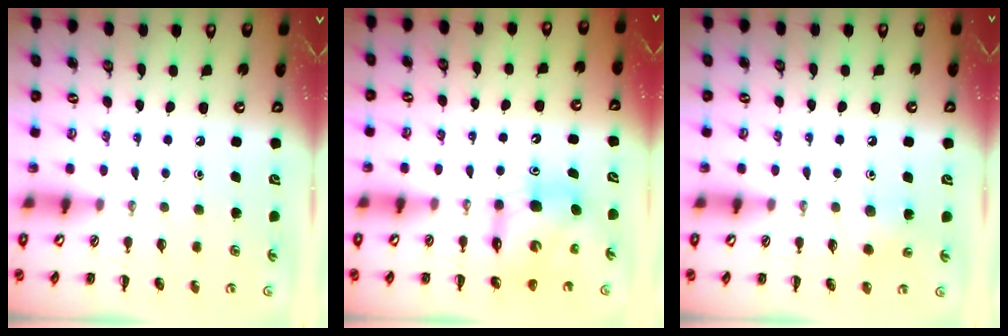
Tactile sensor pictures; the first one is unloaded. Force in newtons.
{"total": 7.7, "press": 7.5, "slide": 1.3}
{"total": 6.8, "press": 6.6, "slide": 1.6}